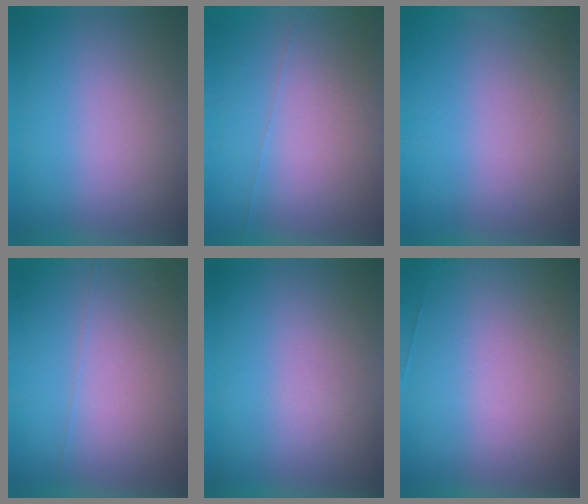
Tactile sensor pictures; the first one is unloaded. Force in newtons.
{"total": 6.7}
{"total": 4.9}
{"total": 5.9}
{"total": 1.2}
{"total": 4.5}